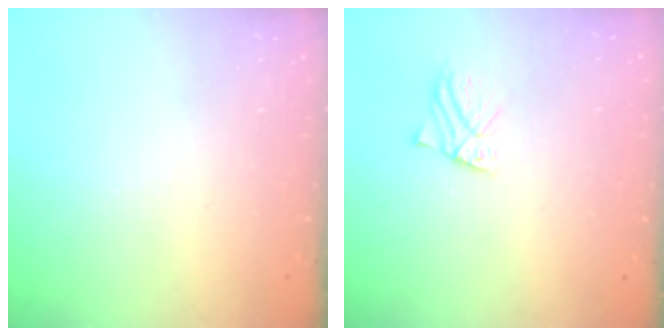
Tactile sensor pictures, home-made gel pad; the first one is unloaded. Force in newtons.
{"total": 1.8, "press": 1.8, "slide": 0.1}